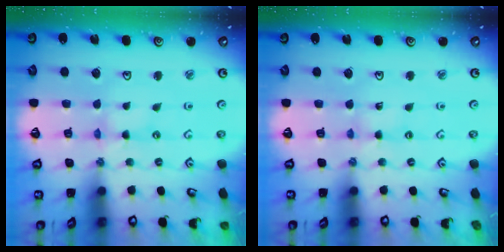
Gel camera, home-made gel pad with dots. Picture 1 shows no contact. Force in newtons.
{"total": 1.4, "press": 1.3, "slide": 0.2}